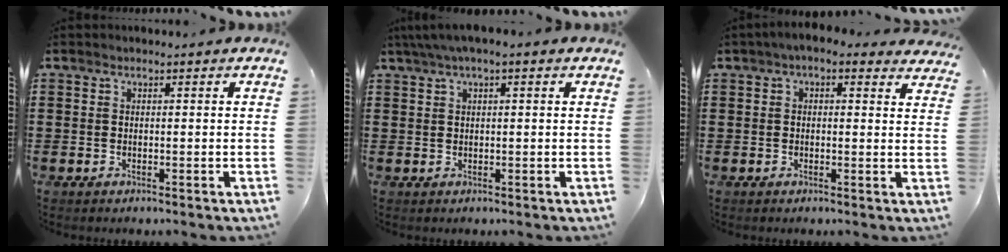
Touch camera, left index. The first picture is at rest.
{"total": 2.2, "force": [0.8, 0.1, 2.1], "torque": [-0.037, 0.001, 0.013]}
{"total": 2.4, "force": [1.4, 1.2, 1.5], "torque": [-0.036, 0.002, 0.023]}